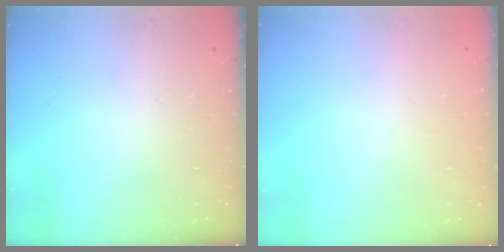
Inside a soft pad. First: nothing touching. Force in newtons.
{"total": 0.0}